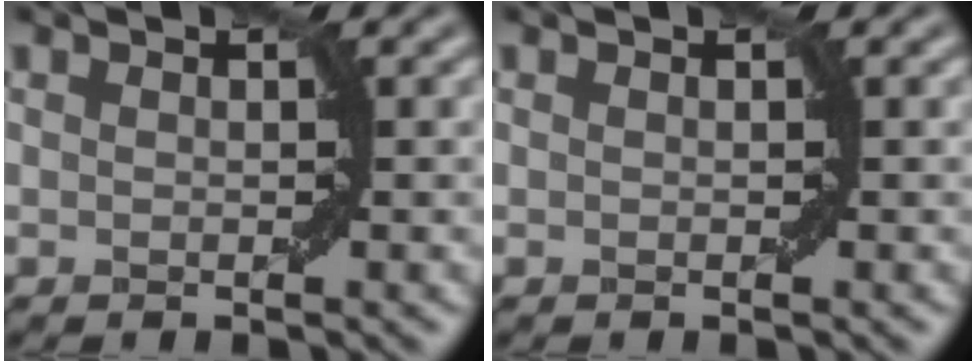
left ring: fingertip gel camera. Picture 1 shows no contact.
{"total": 0.0}